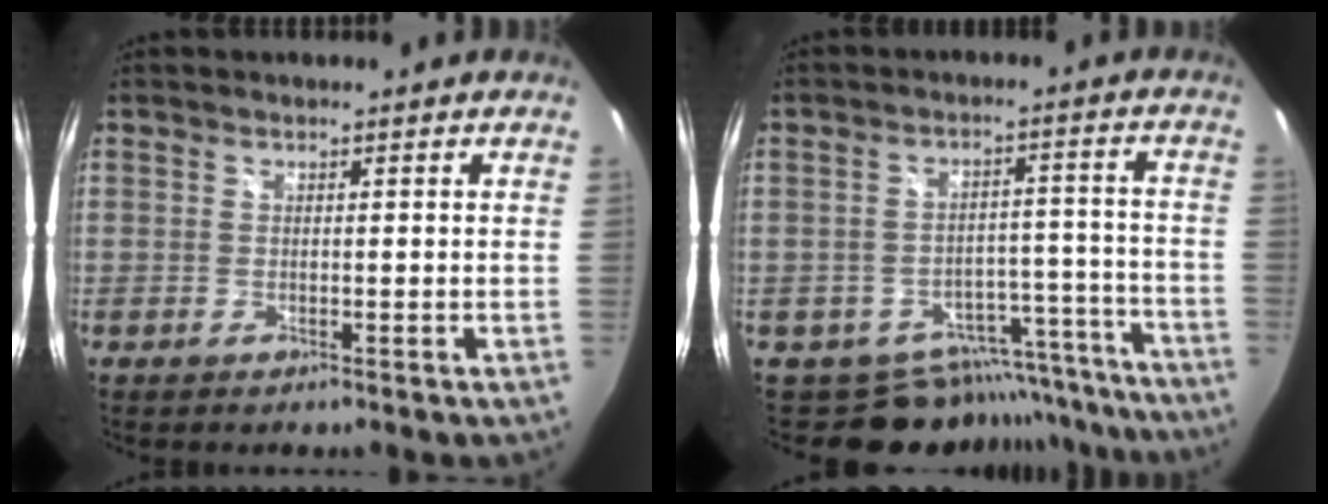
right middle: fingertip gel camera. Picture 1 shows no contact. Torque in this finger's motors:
{"motor_torque": [0.70, -1.27, 0.02, -0.02]}